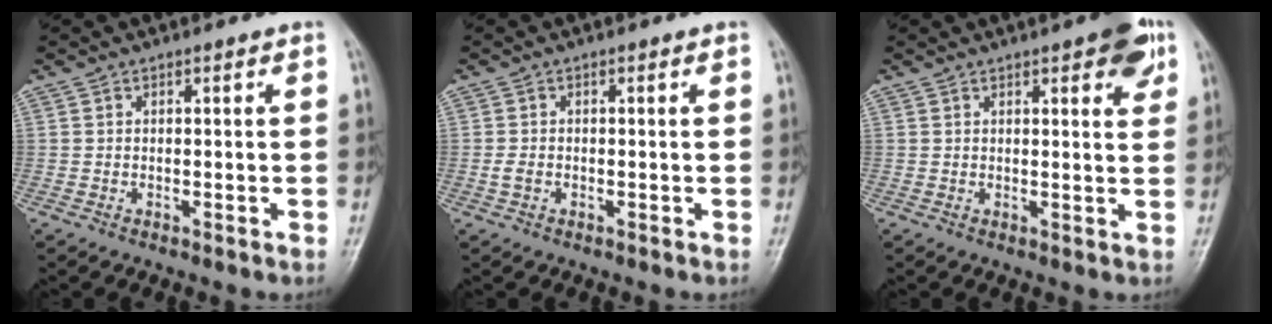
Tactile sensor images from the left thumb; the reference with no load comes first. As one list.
[{"total": 1.6, "force": [-0.2, 1.0, 1.2], "torque": [-0.020, 0.004, 0.003]}, {"total": 6.9, "force": [3.7, 2.2, 5.4], "torque": [-0.049, -0.011, 0.044]}]